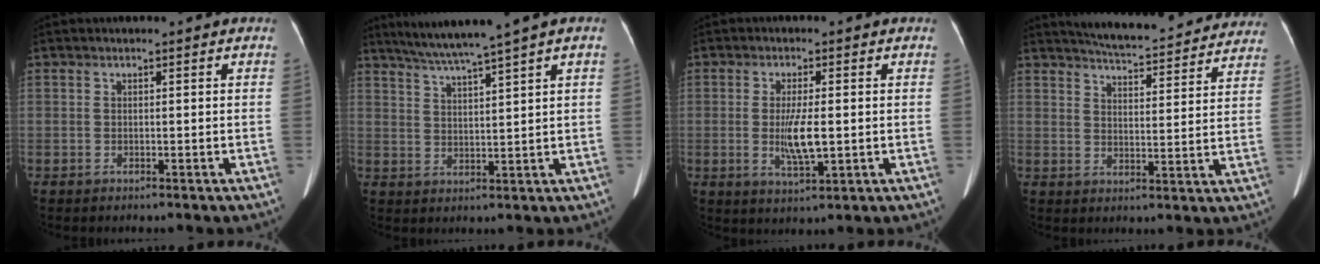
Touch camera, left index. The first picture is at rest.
{"total": 8.1, "force": [6.4, -1.7, 4.8], "torque": [-0.079, 0.012, 0.108]}
{"total": 5.1, "force": [-0.3, 0.8, 5.0], "torque": [-0.098, -0.012, -0.004]}
{"total": 21.4, "force": [19.9, 3.8, 6.9], "torque": [-0.096, -0.020, 0.242]}